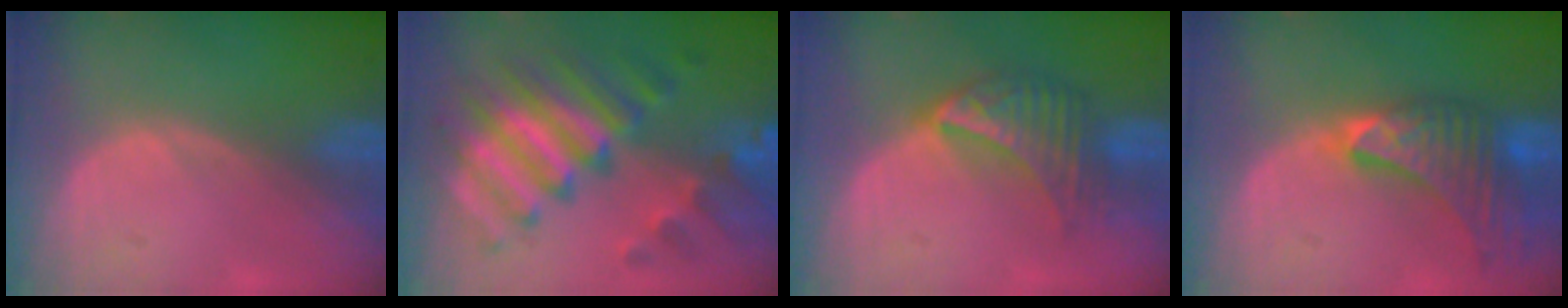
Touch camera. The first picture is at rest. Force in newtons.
{"total": 11.6, "press": 11.6, "slide": 1.2}
{"total": 7.4, "press": 6.5, "slide": 3.6}
{"total": 9.5, "press": 8.5, "slide": 4.3}